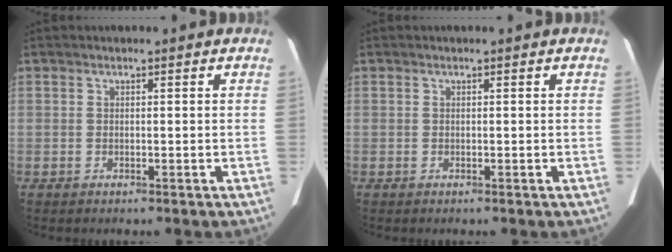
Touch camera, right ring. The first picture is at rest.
{"total": 0.0}